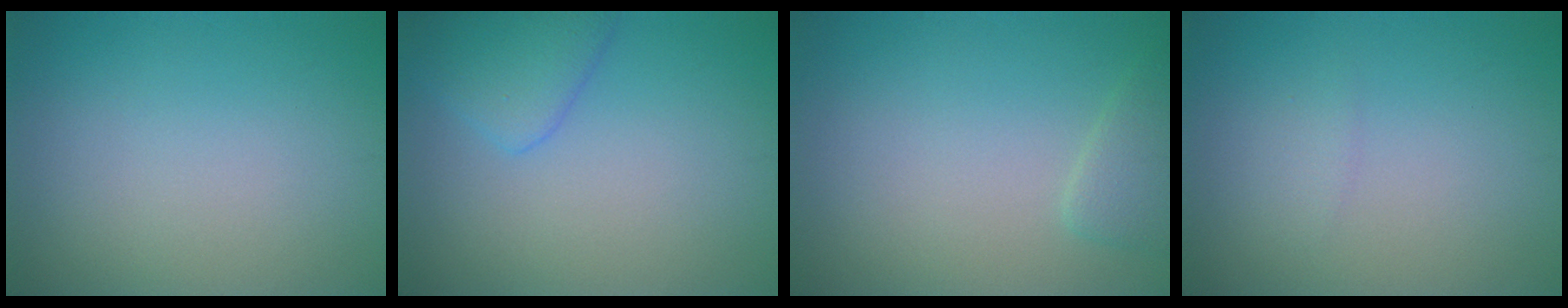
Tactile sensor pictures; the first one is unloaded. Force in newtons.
{"total": 2.9, "press": 2.9, "slide": 0.2}
{"total": 1.9, "press": 1.9, "slide": 0.2}
{"total": 0.8, "press": 0.8, "slide": 0.1}